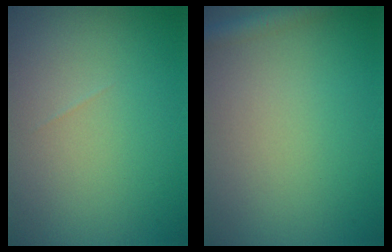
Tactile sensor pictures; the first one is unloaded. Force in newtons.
{"total": 1.8, "press": 1.8, "slide": 0.1}